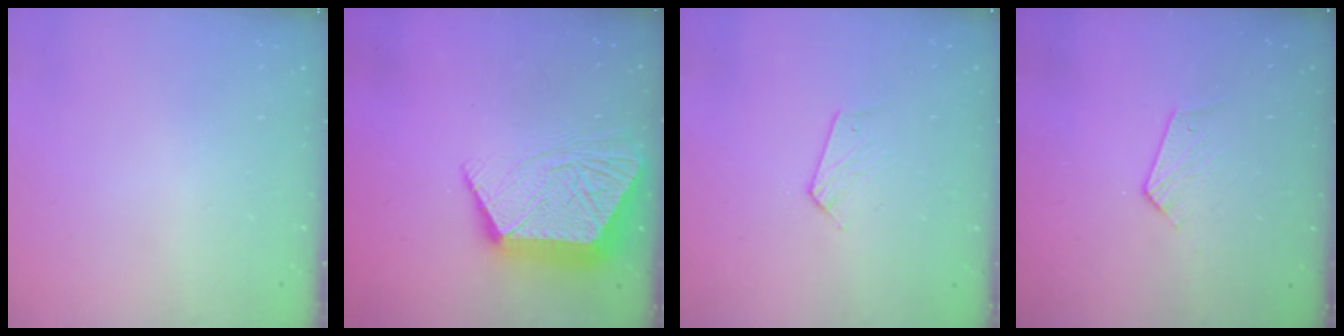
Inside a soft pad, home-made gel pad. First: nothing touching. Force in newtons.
{"total": 15.3, "press": 15.3, "slide": 1.3}
{"total": 3.9, "press": 3.9, "slide": 0.3}
{"total": 3.7, "press": 3.7, "slide": 0.3}